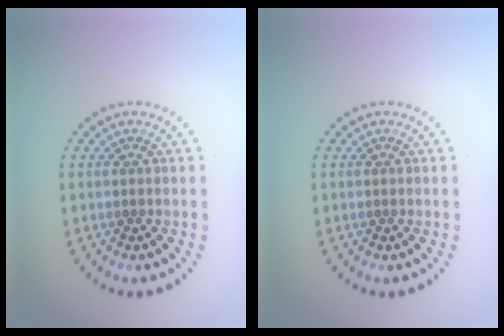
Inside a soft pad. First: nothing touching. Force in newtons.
{"total": 0.0}